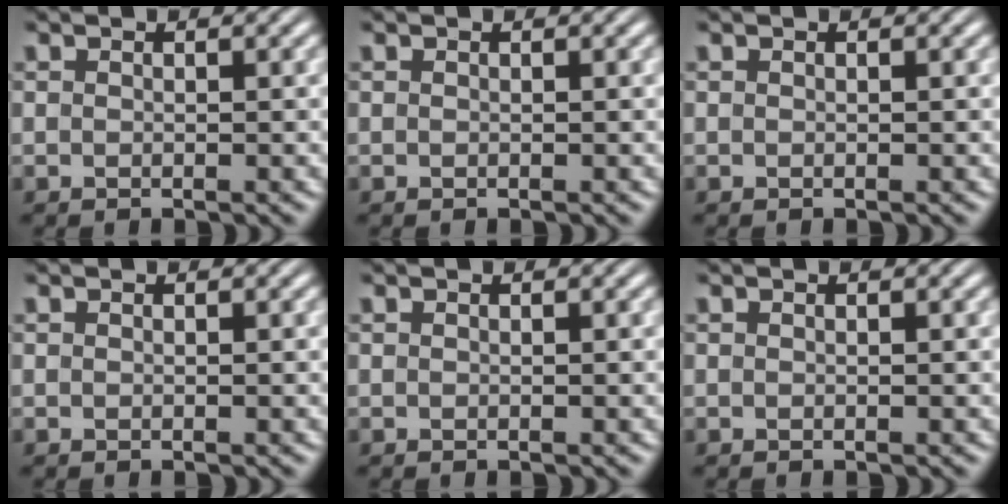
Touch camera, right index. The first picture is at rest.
{"total": 0.0}
{"total": 0.0}
{"total": 0.0}
{"total": 0.0}
{"total": 0.0}